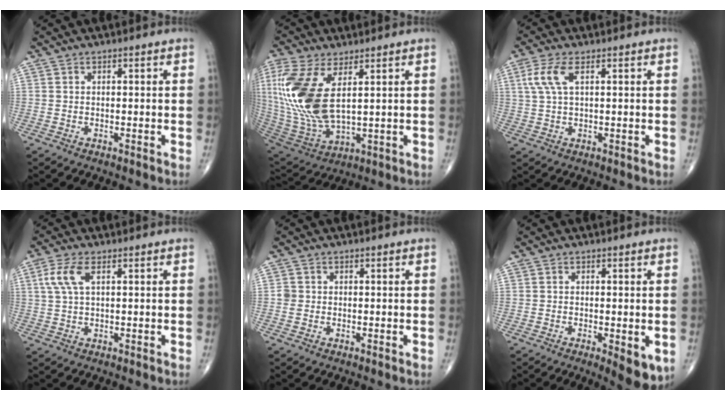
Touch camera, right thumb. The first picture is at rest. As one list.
[{"total": 18.7, "force": [4.7, 8.7, 15.9], "torque": [-0.366, -0.023, 0.101]}, {"total": 5.2, "force": [1.8, 1.9, 4.6], "torque": [-0.119, 0.010, 0.040]}, {"total": 5.2, "force": [1.7, 2.2, 4.4], "torque": [-0.110, 0.010, 0.037]}, {"total": 1.3, "force": [-0.1, 1.3, 0.4], "torque": [-0.002, 0.003, -0.001]}, {"total": 6.1, "force": [-1.9, 2.1, 5.5], "torque": [-0.068, -0.015, -0.023]}]